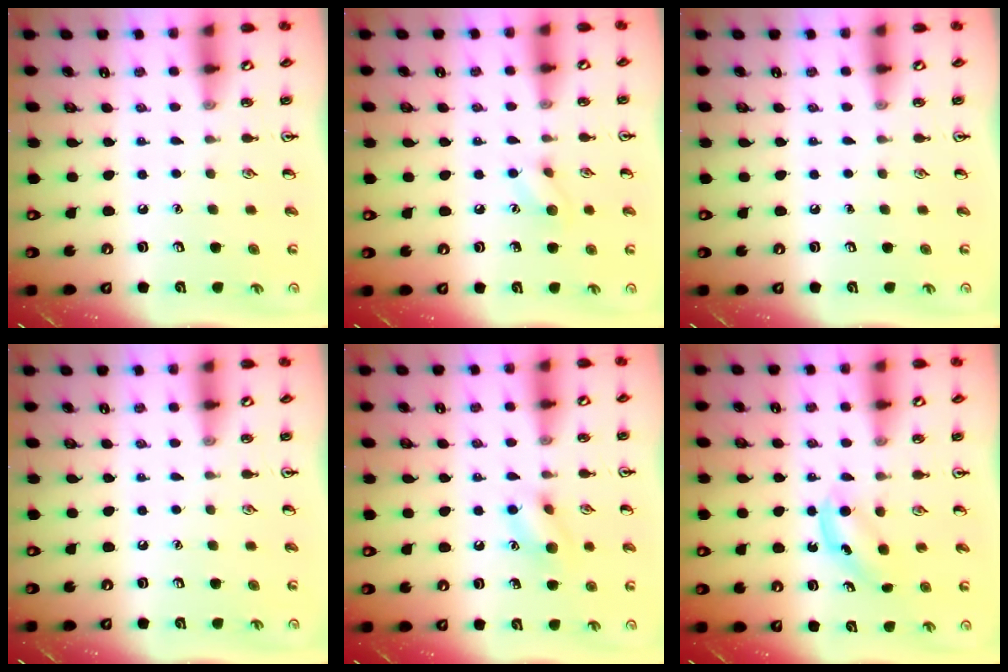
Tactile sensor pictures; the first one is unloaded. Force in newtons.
{"total": 6.0, "press": 5.9, "slide": 1.1}
{"total": 0.0}
{"total": 0.0}
{"total": 9.3, "press": 9.2, "slide": 1.4}
{"total": 4.0, "press": 3.9, "slide": 0.7}